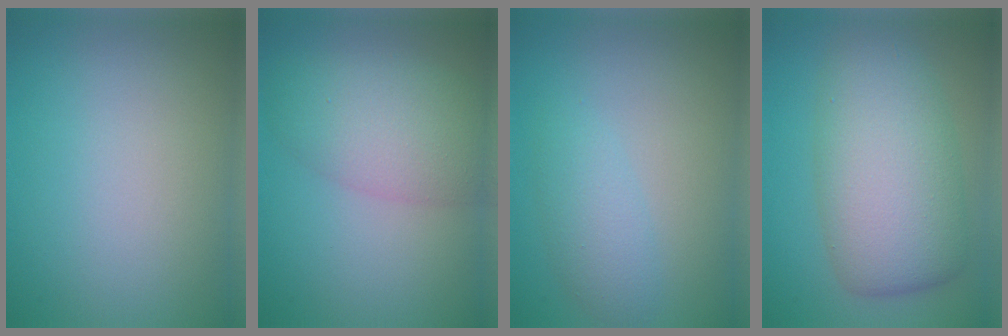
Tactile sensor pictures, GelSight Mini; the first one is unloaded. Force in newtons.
{"total": 5.8, "press": 5.8, "slide": 0.2}
{"total": 2.4, "press": 2.4, "slide": 0.1}
{"total": 8.7, "press": 8.7, "slide": 0.2}